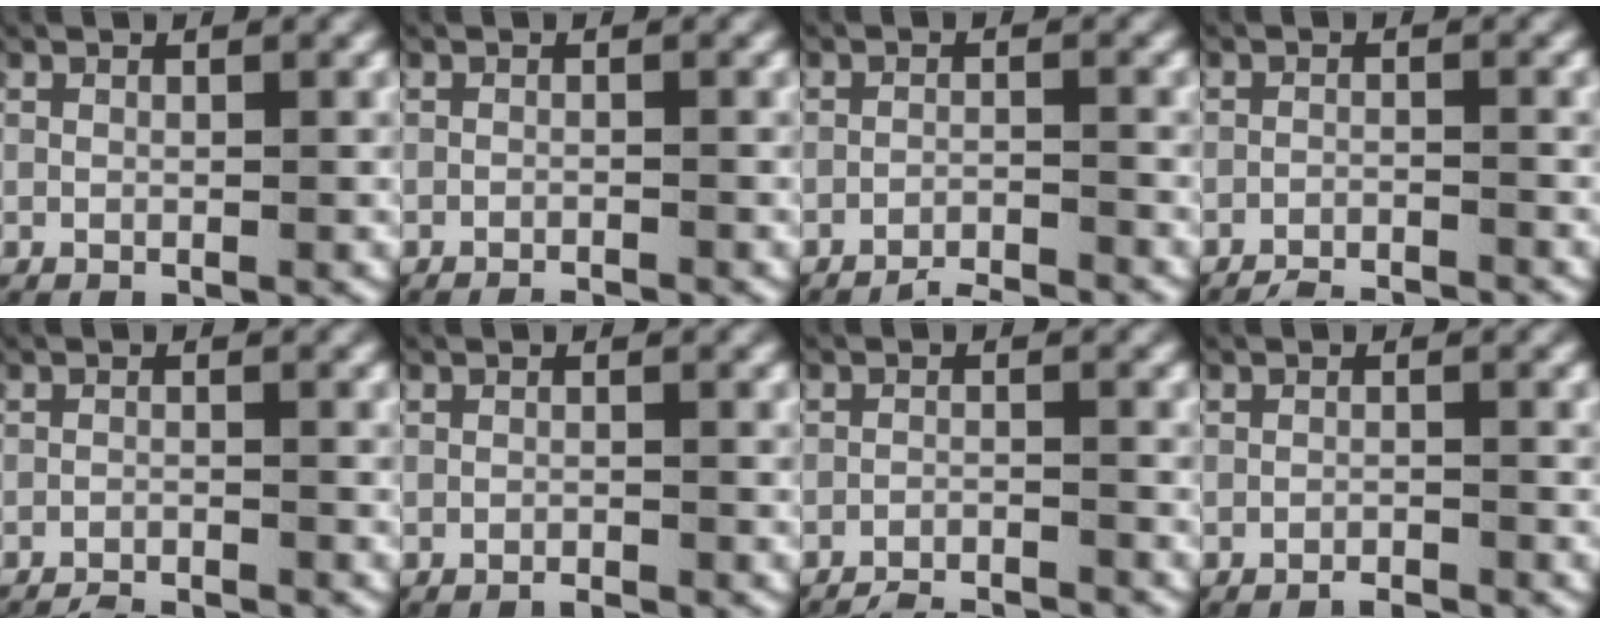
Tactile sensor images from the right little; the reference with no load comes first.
{"total": 2.3, "force": [-2.2, 0.2, 0.1], "torque": [-0.005, -0.009, -0.033]}
{"total": 3.7, "force": [-3.7, 0.2, 0.2], "torque": [-0.001, -0.011, -0.059]}
{"total": 4.3, "force": [-4.3, 0.7, 0.2], "torque": [-0.004, -0.016, -0.066]}
{"total": 2.8, "force": [-2.8, 0.3, 0.0], "torque": [-0.006, -0.012, -0.043]}
{"total": 0.8, "force": [-0.7, -0.2, -0.2], "torque": [-0.001, -0.004, -0.012]}
{"total": 4.9, "force": [-4.9, 0.8, 0.3], "torque": [-0.002, -0.017, -0.076]}
{"total": 1.3, "force": [-1.2, -0.1, -0.2], "torque": [-0.002, -0.006, -0.020]}